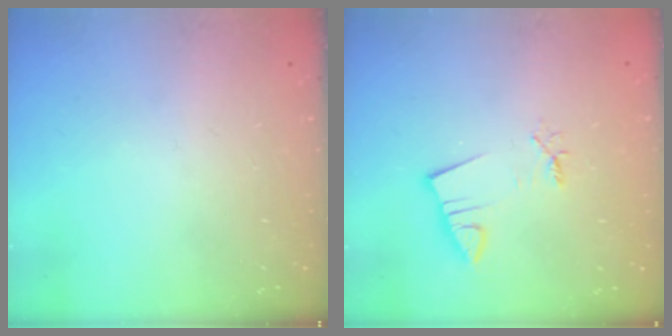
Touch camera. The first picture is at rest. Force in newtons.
{"total": 2.5, "press": 2.5, "slide": 0.3}